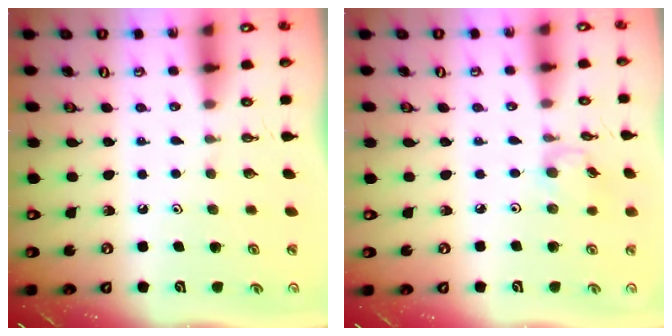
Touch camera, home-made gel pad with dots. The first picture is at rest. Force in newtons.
{"total": 2.9, "press": 2.9, "slide": 0.1}